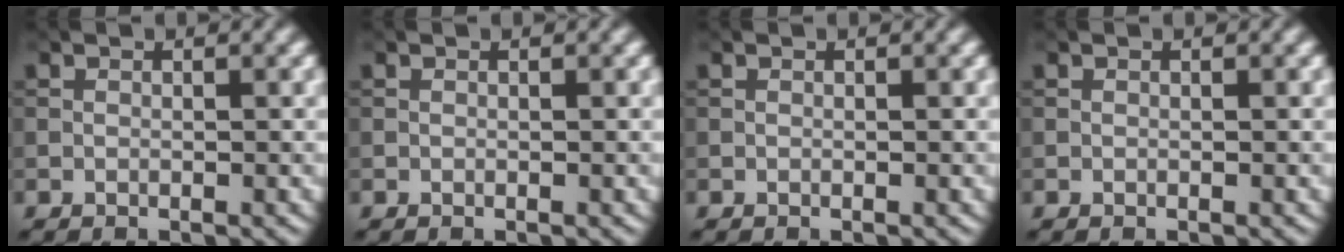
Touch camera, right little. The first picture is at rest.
{"total": 0.0}
{"total": 0.0}
{"total": 0.0}